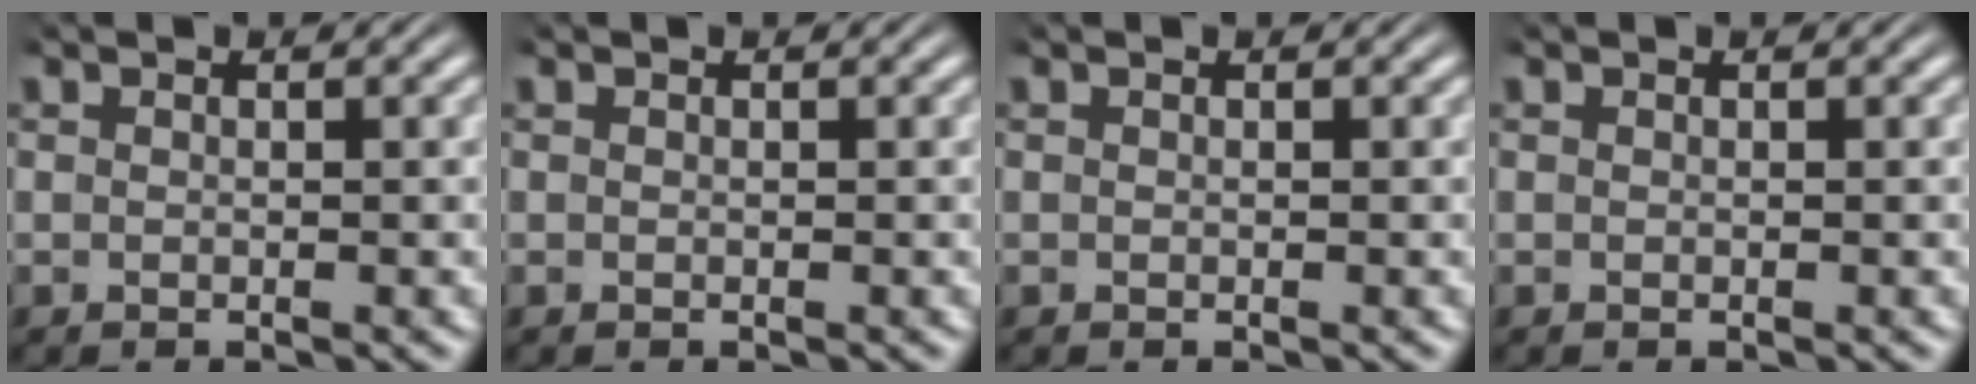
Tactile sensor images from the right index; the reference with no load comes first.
{"total": 0.0}
{"total": 0.0}
{"total": 0.0}